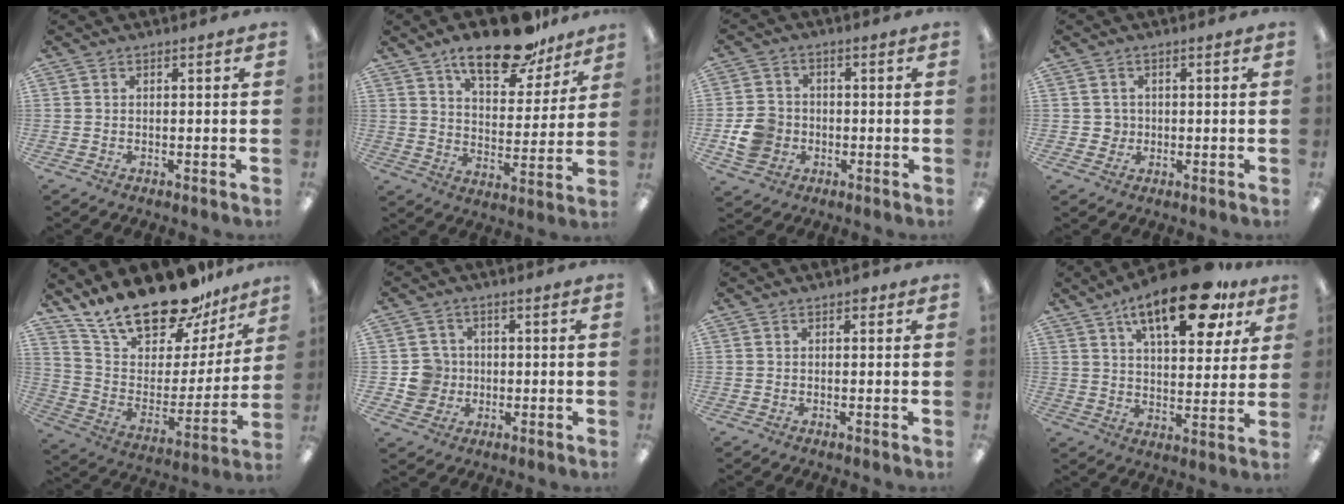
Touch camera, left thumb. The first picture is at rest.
{"total": 17.2, "force": [12.6, 6.7, 9.6], "torque": [-0.142, -0.069, 0.213]}
{"total": 7.4, "force": [-1.8, 6.5, 2.9], "torque": [-0.055, 0.011, -0.030]}
{"total": 2.3, "force": [0.1, 2.3, 0.2], "torque": [-0.001, 0.002, -0.003]}
{"total": 22.1, "force": [18.6, 7.9, 8.9], "torque": [-0.153, -0.134, 0.328]}
{"total": 6.2, "force": [-0.5, 6.1, 1.0], "torque": [-0.022, 0.010, -0.006]}
{"total": 0.9, "force": [0.5, 0.5, 0.5], "torque": [-0.003, 0.000, 0.006]}
{"total": 19.3, "force": [11.2, 7.8, 13.7], "torque": [-0.194, -0.050, 0.175]}